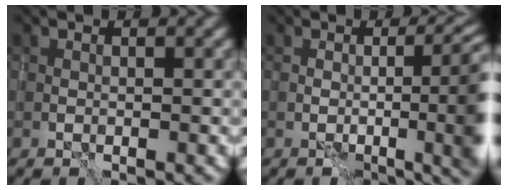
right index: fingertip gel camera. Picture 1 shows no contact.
{"total": 9.8, "force": [-0.5, 3.8, 9.0], "torque": [-0.082, 0.011, -0.004]}